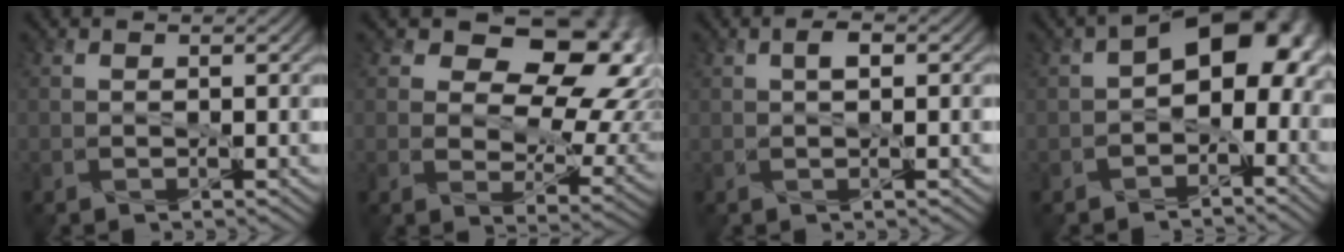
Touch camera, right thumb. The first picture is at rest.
{"total": 16.2, "force": [5.5, 10.3, 11.1], "torque": [-0.135, 0.018, 0.084]}
{"total": 1.8, "force": [0.2, 0.5, 1.7], "torque": [-0.031, 0.004, 0.004]}
{"total": 10.4, "force": [-0.9, 6.9, 7.8], "torque": [-0.088, 0.008, -0.028]}